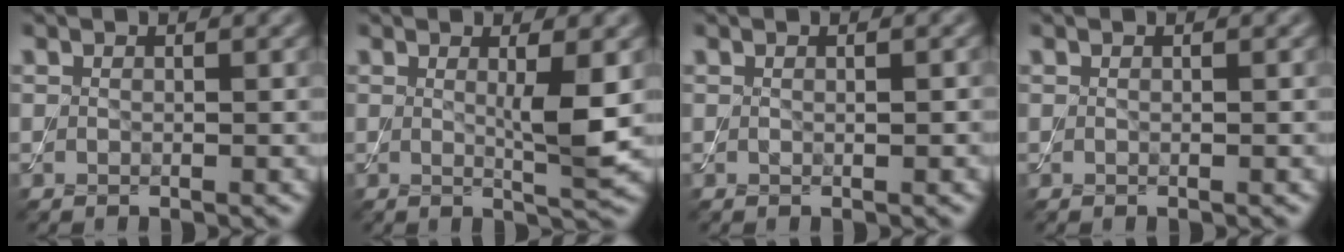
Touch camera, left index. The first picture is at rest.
{"total": 3.2, "force": [0.5, 0.3, 3.1], "torque": [-0.051, -0.010, 0.008]}
{"total": 0.5, "force": [0.1, 0.1, 0.5], "torque": [-0.007, -0.001, 0.001]}
{"total": 0.0}